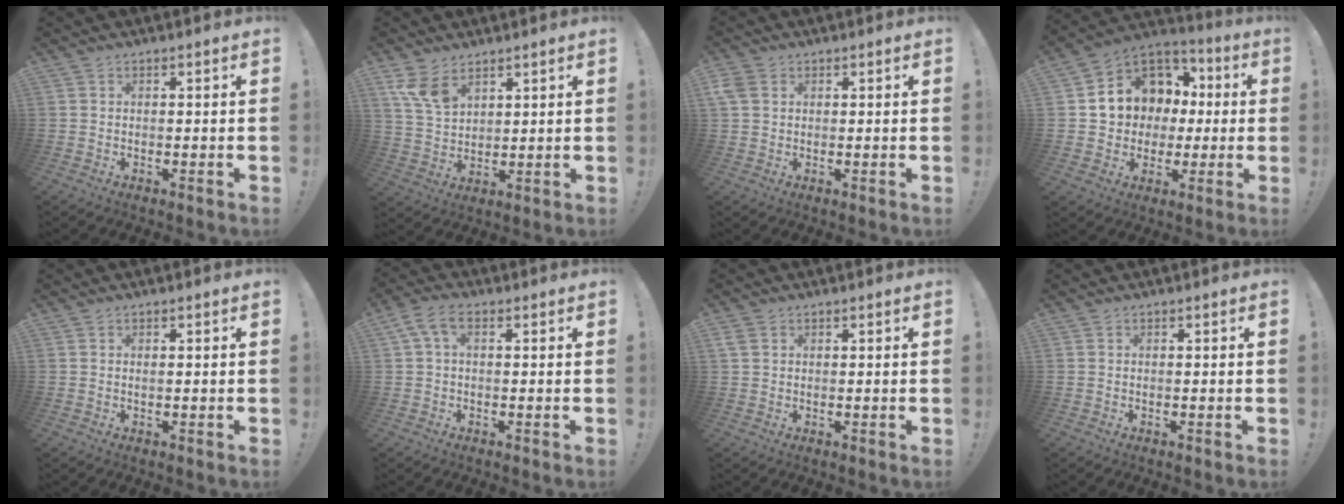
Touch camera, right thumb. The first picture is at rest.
{"total": 8.4, "force": [5.4, 4.8, 4.2], "torque": [-0.072, -0.023, 0.107]}
{"total": 4.4, "force": [1.8, 3.3, 2.3], "torque": [-0.051, 0.003, 0.036]}
{"total": 12.3, "force": [2.1, 11.2, 4.6], "torque": [-0.060, -0.009, 0.060]}
{"total": 0.0}
{"total": 5.5, "force": [1.2, 2.8, 4.6], "torque": [-0.096, 0.007, 0.026]}
{"total": 2.6, "force": [1.3, 1.8, 1.4], "torque": [-0.033, 0.007, 0.027]}
{"total": 0.0}